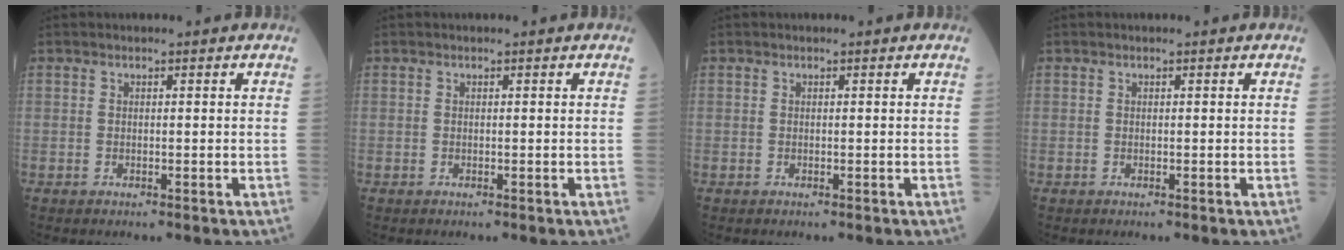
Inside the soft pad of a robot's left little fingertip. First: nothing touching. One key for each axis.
{"total": 0.0}
{"total": 0.0}
{"total": 0.0}